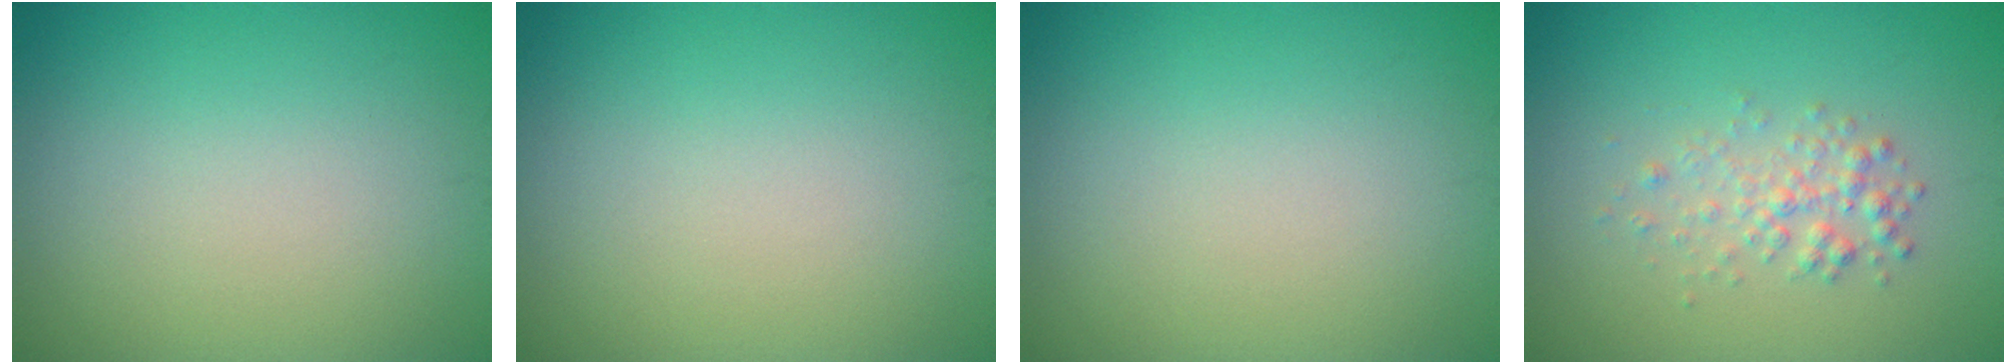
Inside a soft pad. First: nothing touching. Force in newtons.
{"total": 0.0}
{"total": 0.0}
{"total": 1.9, "press": 1.9, "slide": 0.0}